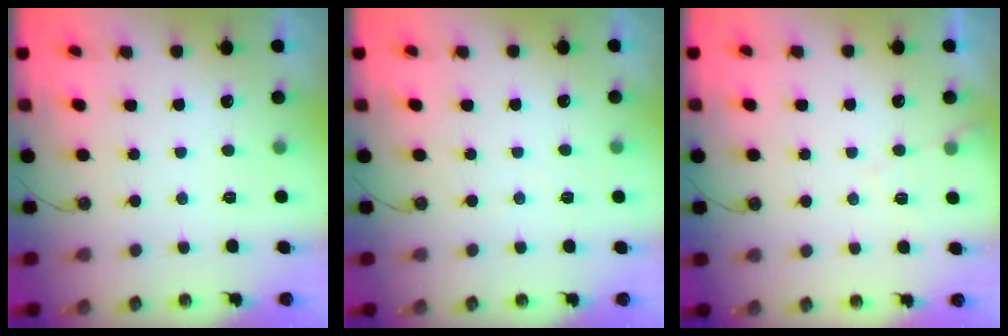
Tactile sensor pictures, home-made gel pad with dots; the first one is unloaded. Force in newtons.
{"total": 3.1, "press": 3.0, "slide": 0.5}
{"total": 5.9, "press": 5.8, "slide": 0.8}